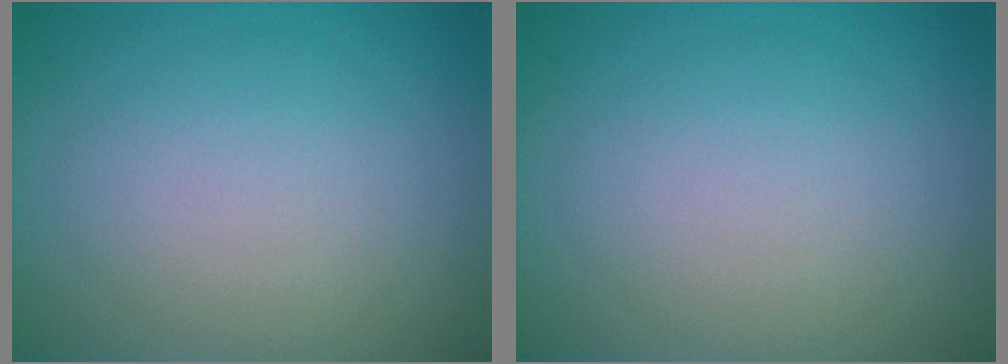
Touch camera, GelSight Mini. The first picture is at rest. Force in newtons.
{"total": 0.0}